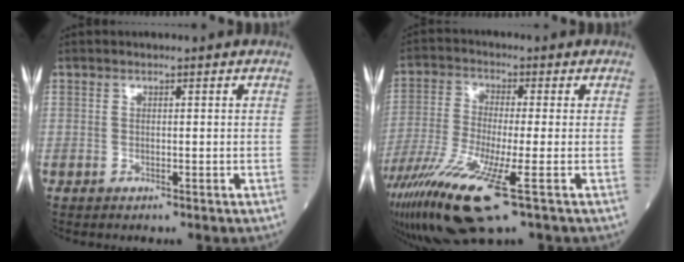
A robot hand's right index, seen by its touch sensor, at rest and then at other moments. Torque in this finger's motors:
{"motor_torque": [1.14, -1.00, 0.84, 0.21]}